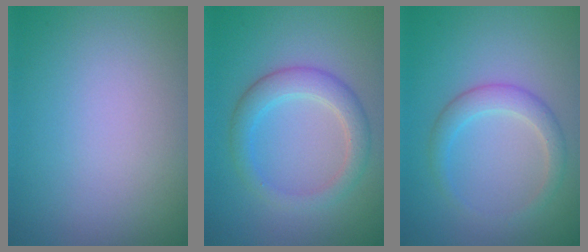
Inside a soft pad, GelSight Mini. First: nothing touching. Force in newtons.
{"total": 3.5, "press": 3.4, "slide": 0.3}
{"total": 2.4, "press": 2.4, "slide": 0.1}